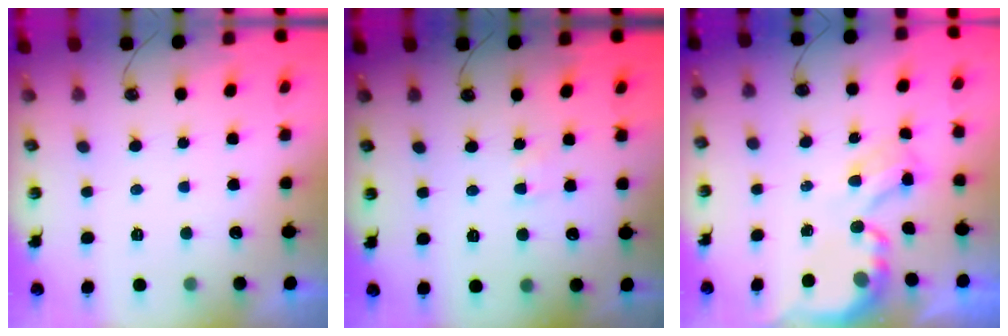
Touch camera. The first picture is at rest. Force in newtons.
{"total": 1.7, "press": 1.7, "slide": 0.3}
{"total": 3.8, "press": 3.8, "slide": 0.2}